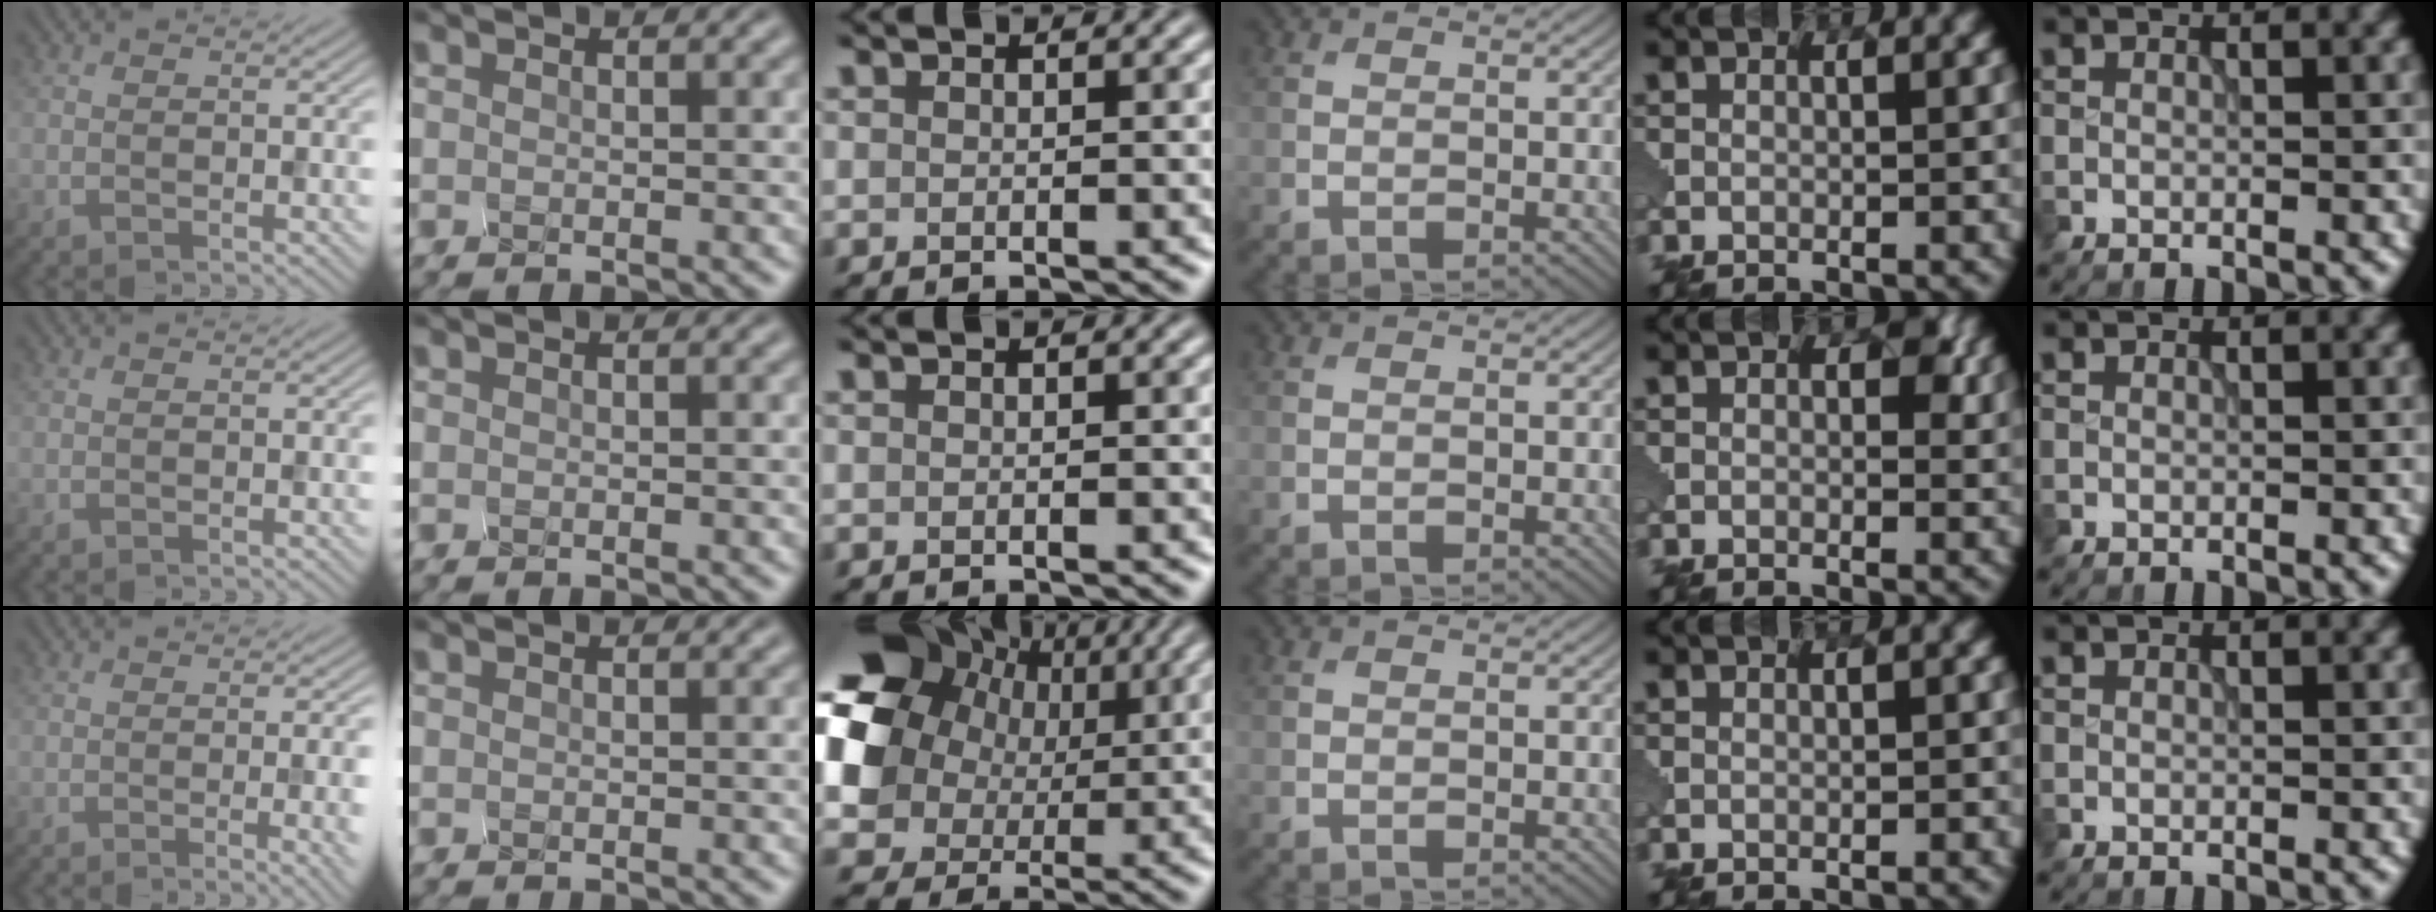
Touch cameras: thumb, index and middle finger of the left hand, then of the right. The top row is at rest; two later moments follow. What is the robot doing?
{"motion": "squeeze", "object": "hand grip exerciser"}